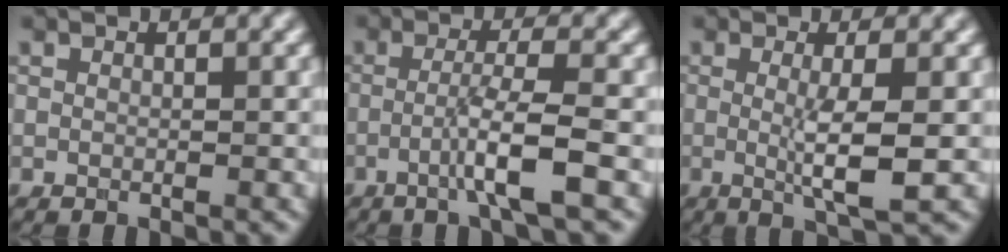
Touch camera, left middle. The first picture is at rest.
{"total": 4.2, "force": [-1.4, 0.3, 3.9], "torque": [-0.067, 0.011, -0.038]}
{"total": 4.1, "force": [-0.2, 0.6, 4.1], "torque": [-0.073, -0.009, -0.002]}